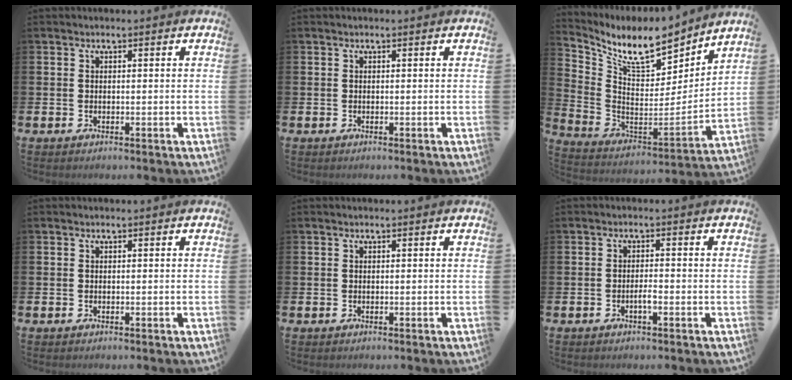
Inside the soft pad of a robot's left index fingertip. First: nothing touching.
{"total": 0.0}
{"total": 10.5, "force": [9.0, 3.3, 4.1], "torque": [-0.120, -0.060, 0.158]}
{"total": 0.0}
{"total": 0.0}
{"total": 1.4, "force": [-0.7, 0.3, 1.1], "torque": [-0.031, 0.003, -0.012]}